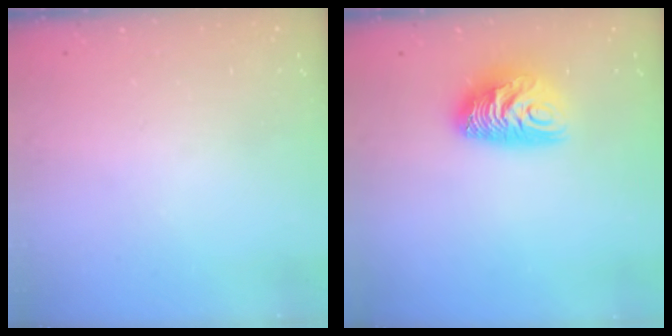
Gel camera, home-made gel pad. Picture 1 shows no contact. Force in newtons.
{"total": 10.3, "press": 10.3, "slide": 0.5}